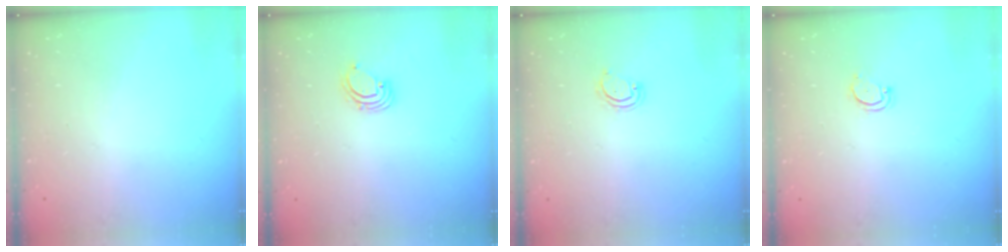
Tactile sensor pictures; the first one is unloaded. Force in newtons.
{"total": 1.6, "press": 1.6, "slide": 0.1}
{"total": 2.9, "press": 2.9, "slide": 0.3}
{"total": 3.0, "press": 3.0, "slide": 0.2}